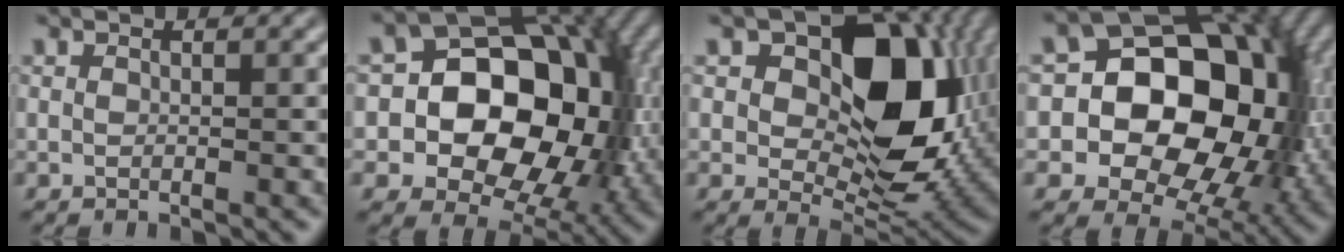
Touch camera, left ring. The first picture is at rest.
{"total": 12.9, "force": [-0.8, 9.4, 8.8], "torque": [-0.108, 0.012, -0.014]}
{"total": 12.6, "force": [2.6, 7.8, 9.5], "torque": [-0.145, -0.001, 0.060]}
{"total": 15.9, "force": [-0.2, 12.3, 10.0], "torque": [-0.127, 0.014, -0.006]}